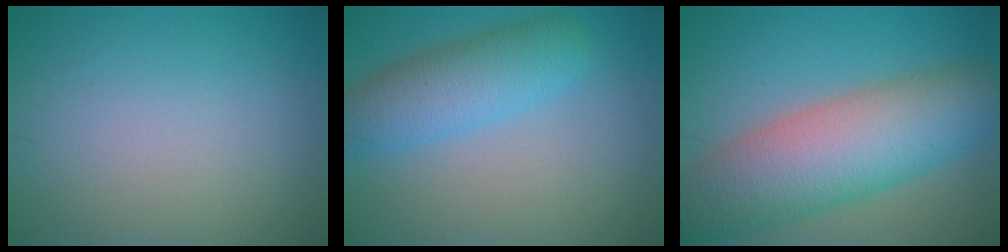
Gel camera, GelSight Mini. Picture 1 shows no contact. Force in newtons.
{"total": 5.2, "press": 5.2, "slide": 0.1}
{"total": 10.2, "press": 10.2, "slide": 0.5}